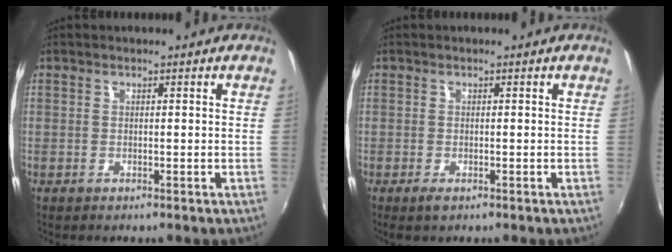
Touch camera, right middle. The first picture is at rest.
{"total": 1.4, "force": [-0.8, 0.5, 1.0], "torque": [-0.020, -0.006, -0.015]}